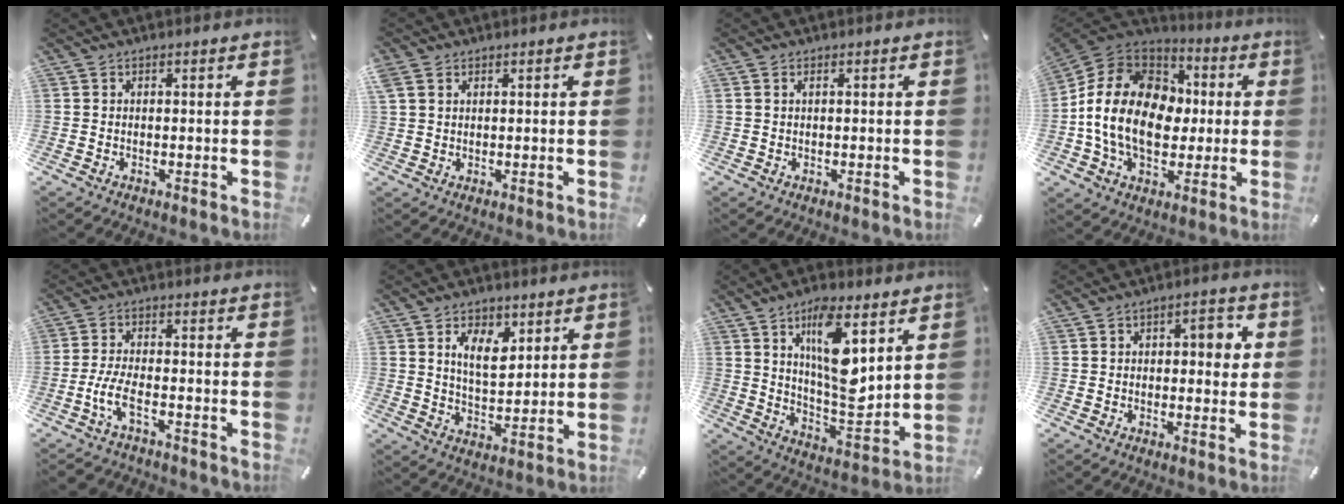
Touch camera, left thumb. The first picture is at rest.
{"total": 3.0, "force": [1.5, 2.3, 1.1], "torque": [-0.026, 0.002, 0.030]}
{"total": 0.8, "force": [0.3, 0.4, 0.7], "torque": [-0.013, 0.002, 0.004]}
{"total": 18.2, "force": [-1.6, 14.1, 11.3], "torque": [-0.241, 0.017, -0.026]}
{"total": 6.6, "force": [-3.4, 2.5, 5.0], "torque": [-0.115, 0.002, -0.066]}
{"total": 8.4, "force": [4.1, 4.9, 5.4], "torque": [-0.083, -0.013, 0.068]}
{"total": 15.7, "force": [6.8, 6.0, 12.8], "torque": [-0.223, -0.036, 0.110]}
{"total": 4.9, "force": [0.3, 3.2, 3.7], "torque": [-0.042, 0.001, -0.007]}